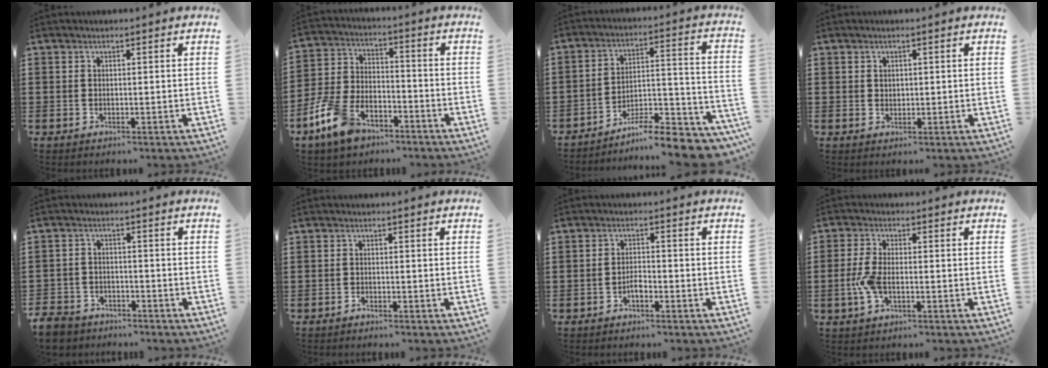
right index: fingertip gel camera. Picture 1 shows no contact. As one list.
[{"total": 9.0, "force": [-6.1, 4.6, 4.7], "torque": [-0.120, 0.014, -0.121]}, {"total": 9.0, "force": [-8.1, 1.3, 3.8], "torque": [-0.043, 0.019, -0.153]}, {"total": 1.0, "force": [0.6, 0.8, 0.3], "torque": [-0.007, 0.003, 0.011]}, {"total": 3.7, "force": [-3.5, 1.1, 0.3], "torque": [-0.022, 0.000, -0.078]}, {"total": 0.7, "force": [-0.7, 0.0, 0.0], "torque": [-0.003, 0.001, -0.014]}, {"total": 1.9, "force": [-1.1, 0.9, 1.3], "torque": [-0.027, 0.003, -0.022]}, {"total": 4.5, "force": [-1.1, 1.9, 3.9], "torque": [-0.103, -0.008, -0.028]}]